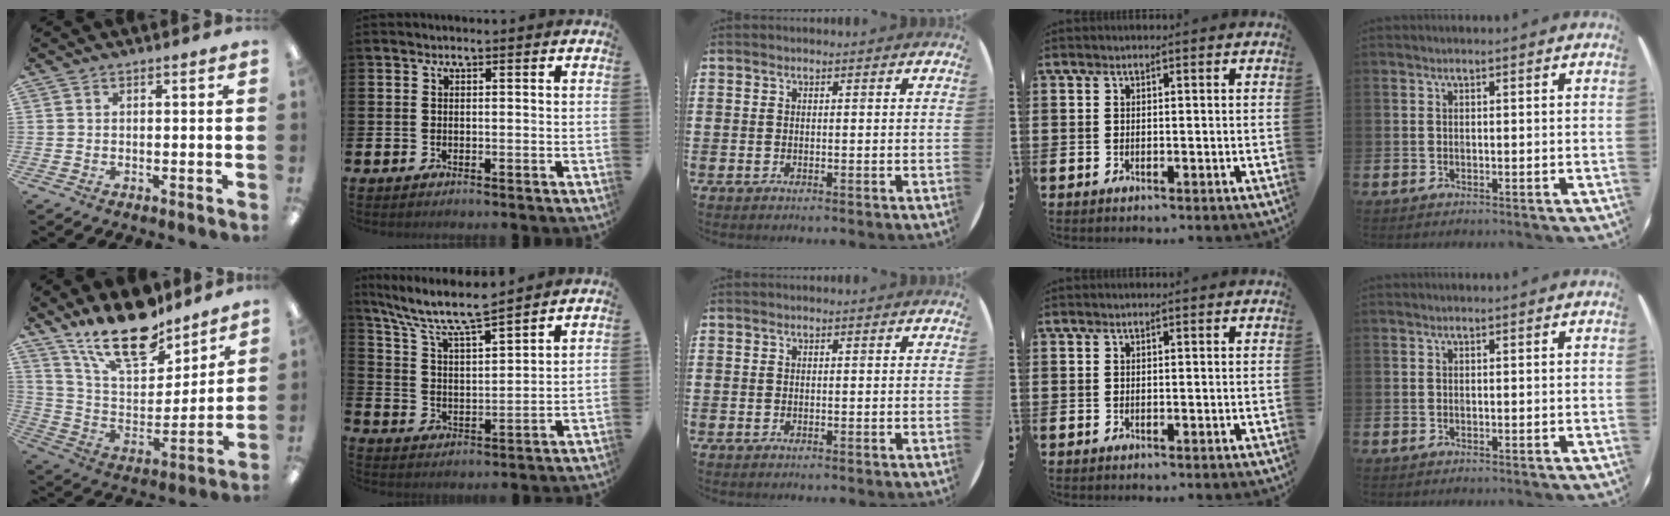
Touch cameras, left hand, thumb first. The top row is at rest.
{"thumb": {"total": 19.8, "force": [15.8, 7.4, 9.5], "torque": [-0.184, -0.089, 0.279]}, "index": {"total": 8.4, "force": [7.4, 1.1, 3.7], "torque": [-0.106, -0.041, 0.129]}}